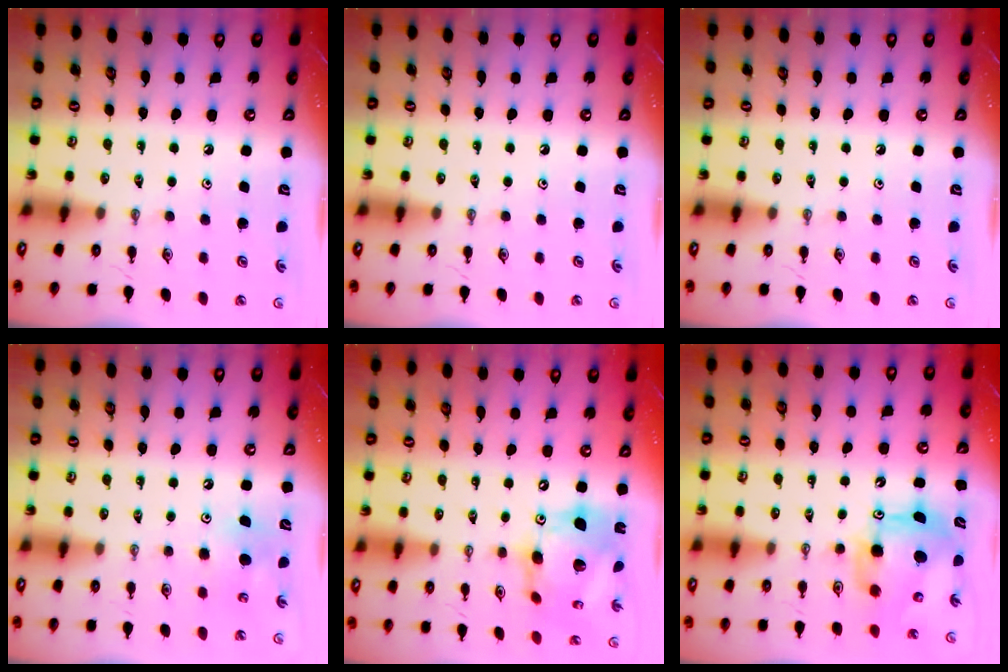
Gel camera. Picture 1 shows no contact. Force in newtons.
{"total": 0.0}
{"total": 0.0}
{"total": 6.1, "press": 6.1, "slide": 0.6}
{"total": 17.3, "press": 17.2, "slide": 1.8}
{"total": 10.2, "press": 10.2, "slide": 0.5}